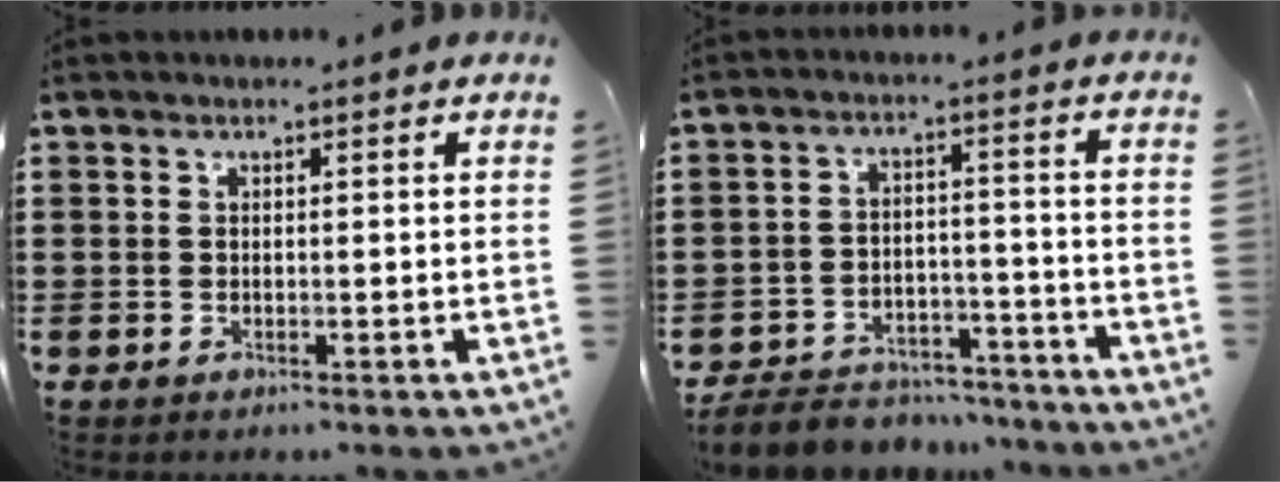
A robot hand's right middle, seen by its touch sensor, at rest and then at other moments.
{"total": 5.7, "force": [-5.5, 1.4, 0.4], "torque": [-0.011, 0.014, -0.111]}